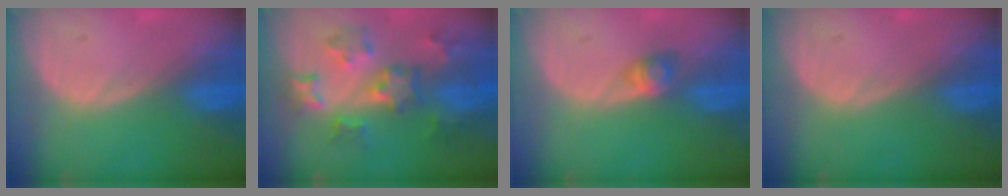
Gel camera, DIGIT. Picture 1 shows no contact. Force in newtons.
{"total": 8.6, "press": 7.7, "slide": 3.8}
{"total": 2.8, "press": 2.5, "slide": 1.2}
{"total": 0.0}